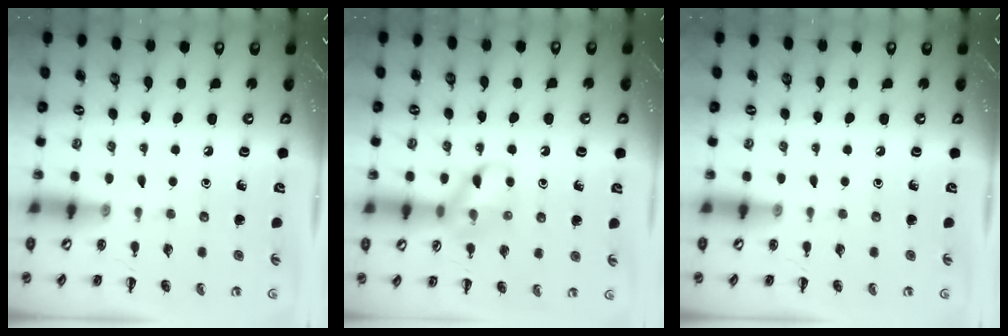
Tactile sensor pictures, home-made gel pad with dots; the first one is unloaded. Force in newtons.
{"total": 10.6, "press": 10.6, "slide": 0.9}
{"total": 0.0}